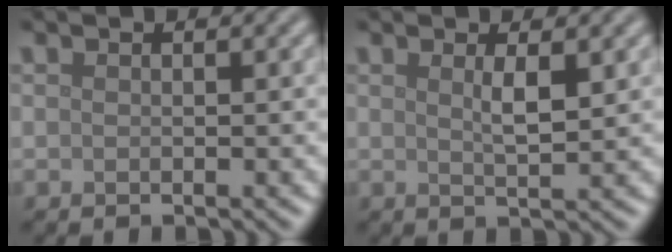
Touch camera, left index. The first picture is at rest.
{"total": 1.9, "force": [0.8, 0.4, 1.7], "torque": [-0.030, -0.002, 0.013]}